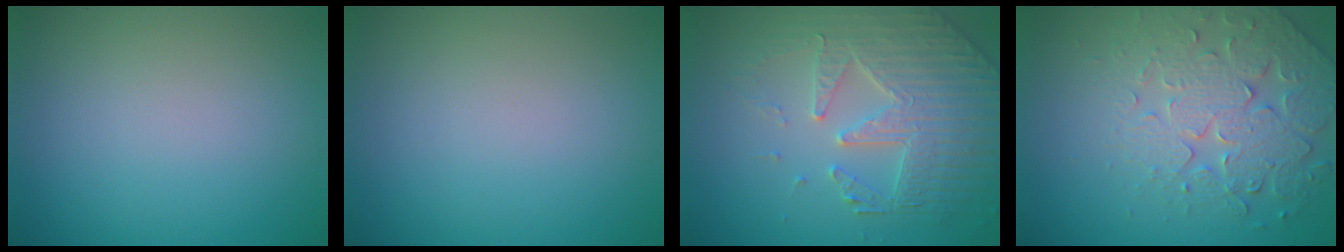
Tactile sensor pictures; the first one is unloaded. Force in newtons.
{"total": 0.0}
{"total": 4.9, "press": 4.7, "slide": 1.5}
{"total": 4.8, "press": 4.7, "slide": 1.1}